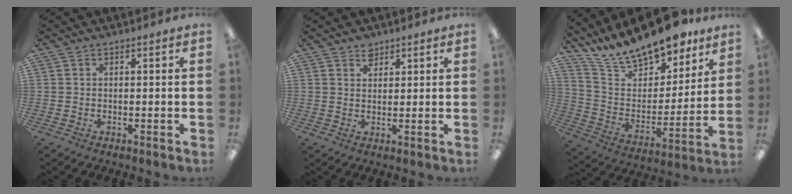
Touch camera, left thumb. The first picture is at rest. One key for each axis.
{"total": 2.7, "fx": 2.0, "fy": 1.6, "fz": 0.7, "tx": 0.000, "ty": -0.008, "tz": 0.036}
{"total": 18.7, "fx": 16.6, "fy": 5.6, "fz": 6.5, "tx": -0.134, "ty": -0.121, "tz": 0.294}